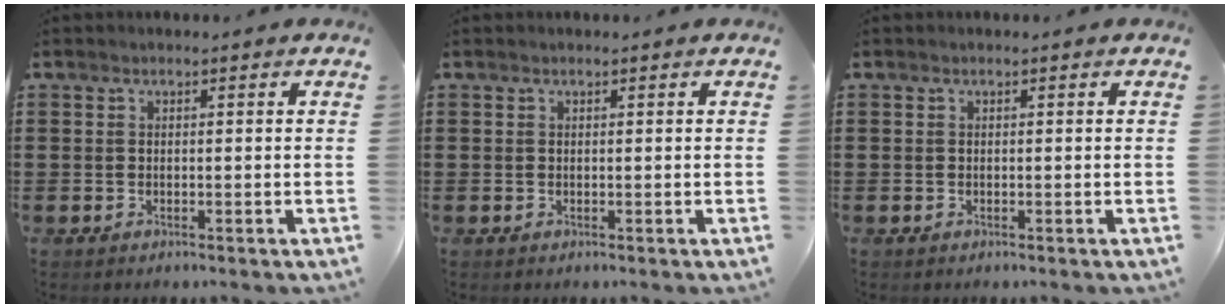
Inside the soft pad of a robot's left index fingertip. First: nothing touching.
{"total": 0.0}
{"total": 0.0}